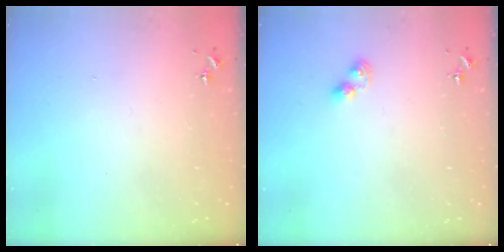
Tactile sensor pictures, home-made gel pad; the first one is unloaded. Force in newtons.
{"total": 3.9, "press": 3.8, "slide": 0.5}